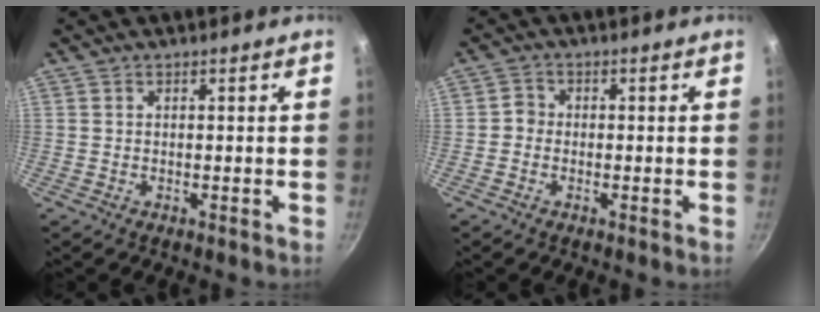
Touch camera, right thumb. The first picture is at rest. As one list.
[{"total": 2.1, "force": [-0.5, 1.9, 0.7], "torque": [0.001, 0.009, -0.015]}]